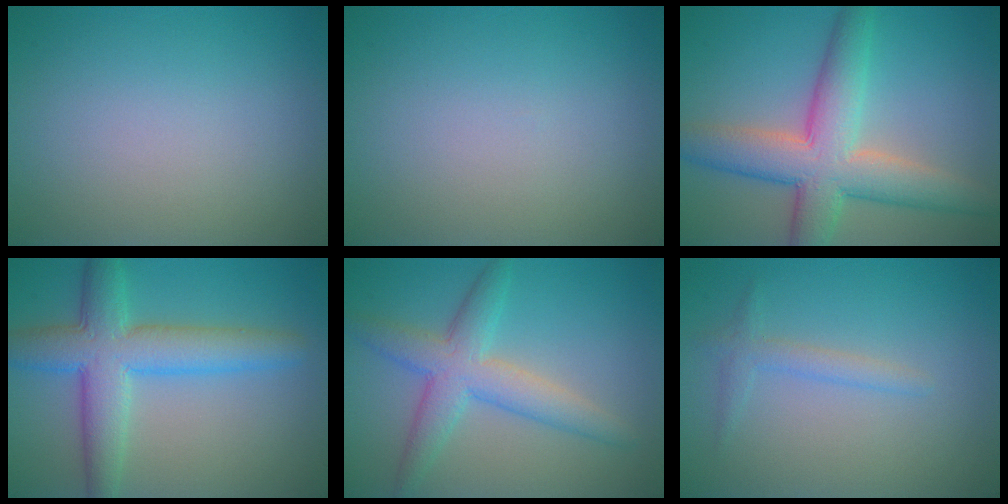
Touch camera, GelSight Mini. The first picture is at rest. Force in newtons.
{"total": 0.0}
{"total": 8.0, "press": 8.0, "slide": 0.3}
{"total": 6.7, "press": 6.7, "slide": 0.1}
{"total": 4.8, "press": 4.8, "slide": 0.1}
{"total": 1.6, "press": 1.6, "slide": 0.1}